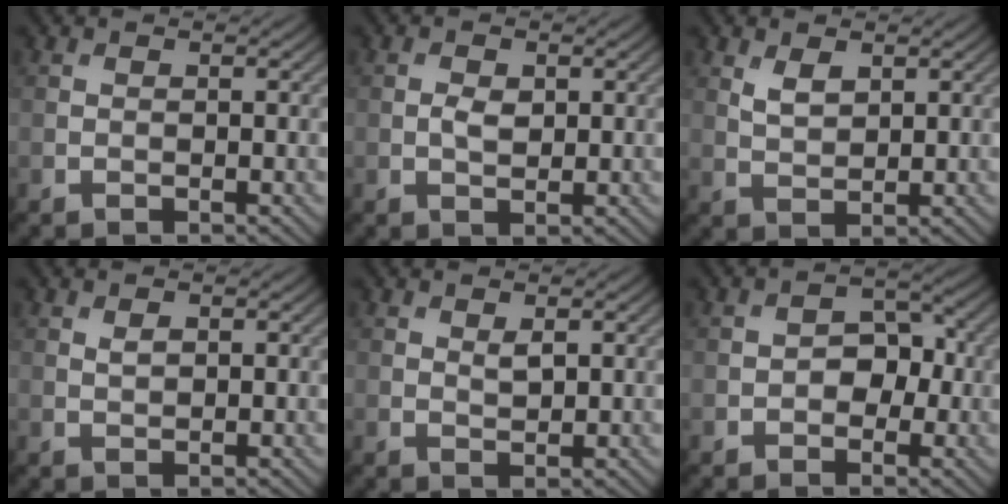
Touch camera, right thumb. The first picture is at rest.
{"total": 1.9, "force": [0.1, 1.1, 1.5], "torque": [-0.031, -0.001, 0.002]}
{"total": 2.5, "force": [1.4, 1.3, 1.7], "torque": [-0.040, -0.004, 0.033]}
{"total": 1.0, "force": [0.5, 0.5, 0.7], "torque": [-0.017, -0.002, 0.011]}
{"total": 1.3, "force": [0.7, 0.5, 0.9], "torque": [-0.021, -0.006, 0.015]}
{"total": 3.6, "force": [-0.7, 2.6, 2.4], "torque": [-0.029, 0.001, -0.017]}